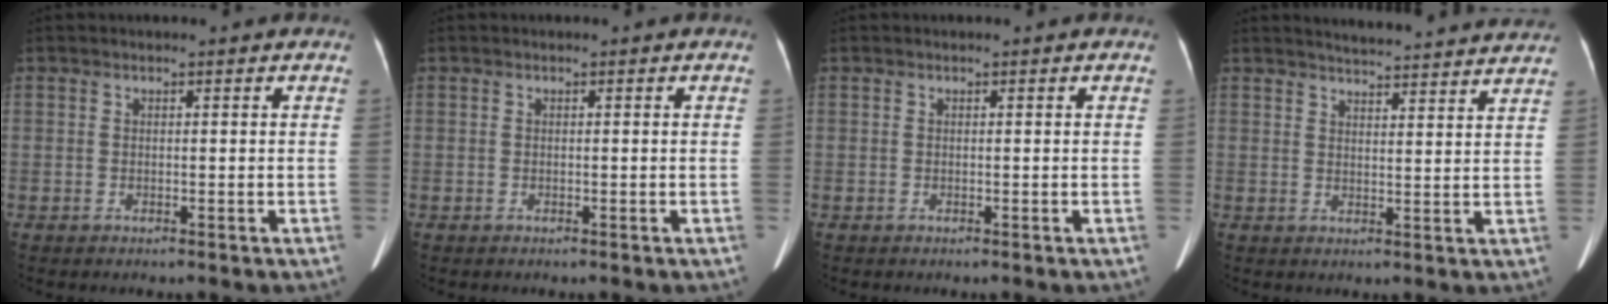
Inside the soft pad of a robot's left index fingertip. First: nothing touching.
{"total": 0.0}
{"total": 0.0}
{"total": 15.9, "force": [15.2, 0.8, 4.6], "torque": [-0.060, -0.006, 0.184]}